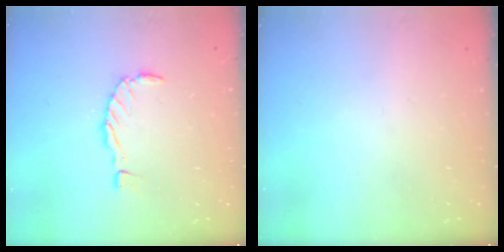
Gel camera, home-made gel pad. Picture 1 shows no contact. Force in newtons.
{"total": 0.0}